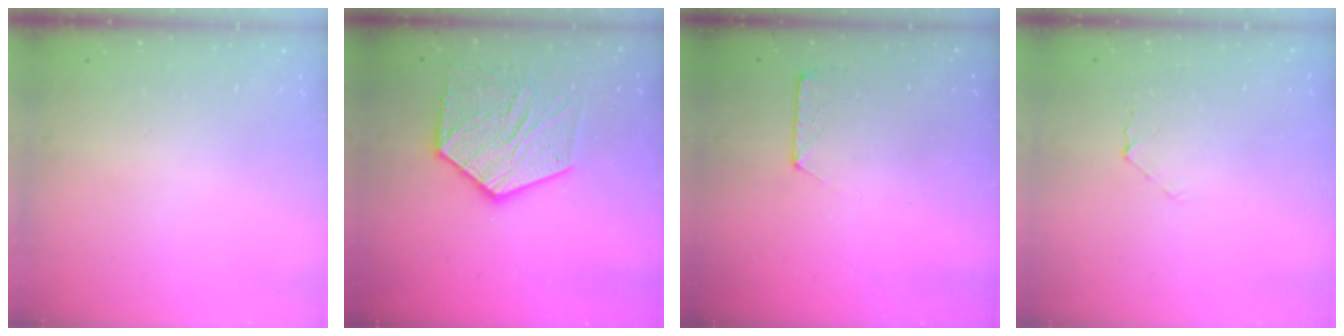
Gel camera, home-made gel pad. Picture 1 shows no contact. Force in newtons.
{"total": 15.8, "press": 15.7, "slide": 1.2}
{"total": 7.3, "press": 7.2, "slide": 0.8}
{"total": 3.8, "press": 3.8, "slide": 0.4}